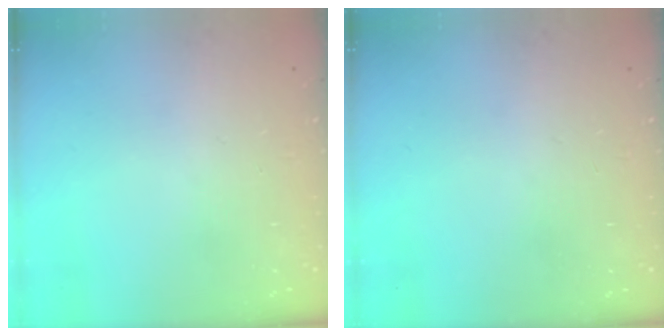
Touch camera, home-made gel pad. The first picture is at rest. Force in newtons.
{"total": 0.0}